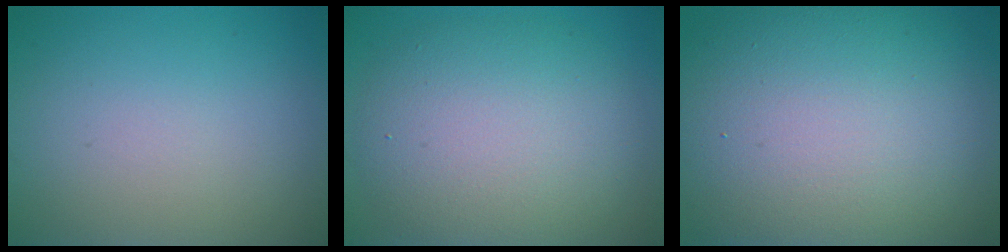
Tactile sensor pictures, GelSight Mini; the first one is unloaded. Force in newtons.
{"total": 8.5, "press": 8.5, "slide": 0.5}
{"total": 17.0, "press": 16.9, "slide": 1.2}